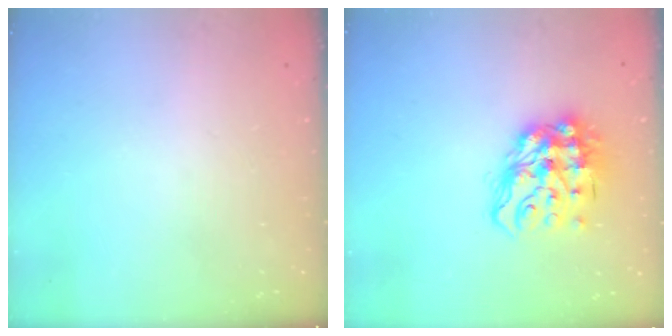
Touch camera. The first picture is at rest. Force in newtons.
{"total": 14.9, "press": 14.8, "slide": 1.5}